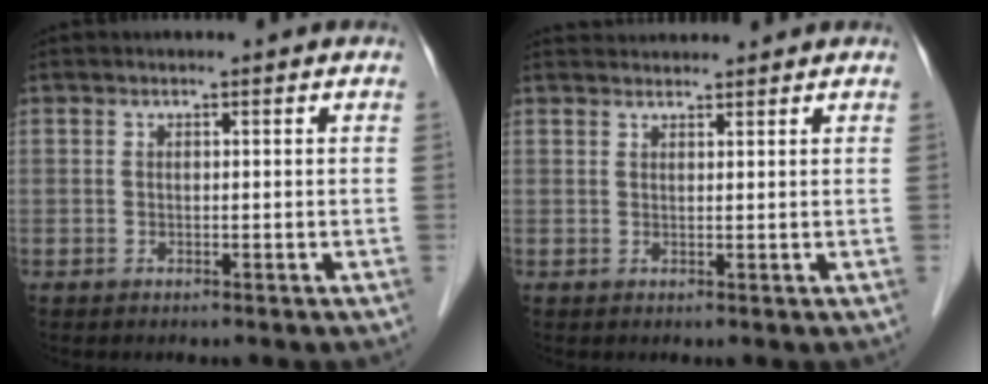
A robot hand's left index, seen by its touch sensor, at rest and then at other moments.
{"total": 3.0, "force": [3.0, 0.3, 0.1], "torque": [-0.007, 0.029, 0.051]}